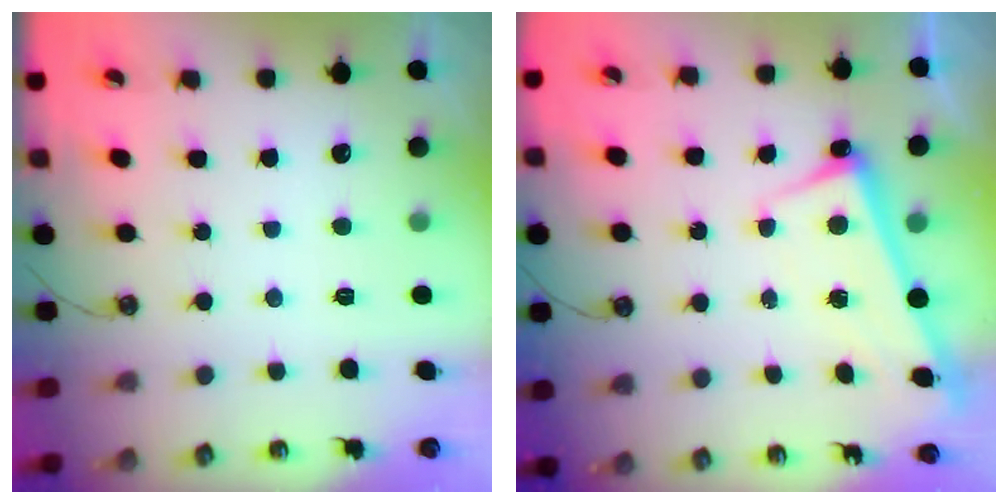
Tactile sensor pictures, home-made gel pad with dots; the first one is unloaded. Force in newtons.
{"total": 2.7, "press": 2.6, "slide": 0.4}